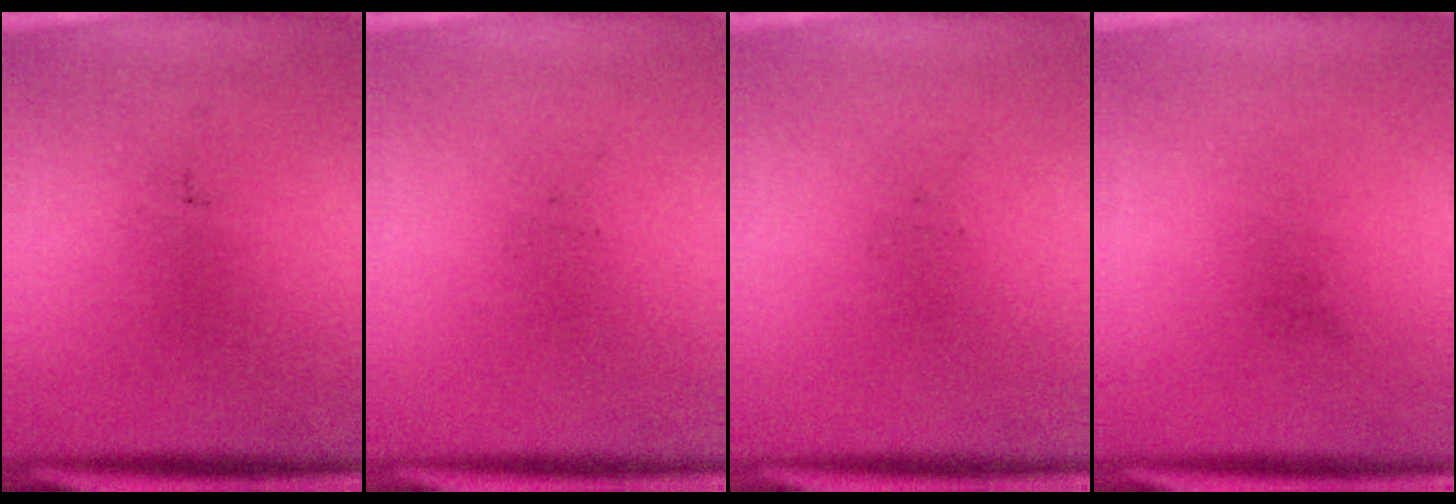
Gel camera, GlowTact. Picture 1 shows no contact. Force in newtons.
{"total": 0.0}
{"total": 0.0}
{"total": 0.0}